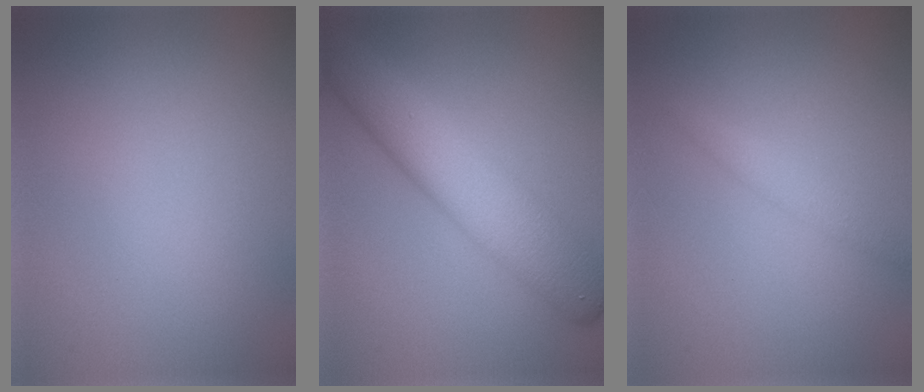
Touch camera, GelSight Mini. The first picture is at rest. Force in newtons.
{"total": 7.5, "press": 7.5, "slide": 0.2}
{"total": 1.5, "press": 1.5, "slide": 0.1}